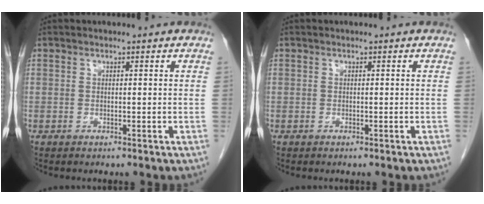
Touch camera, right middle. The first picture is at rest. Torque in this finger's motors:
{"motor_torque": [-0.08, -0.24, -0.02, -0.02]}